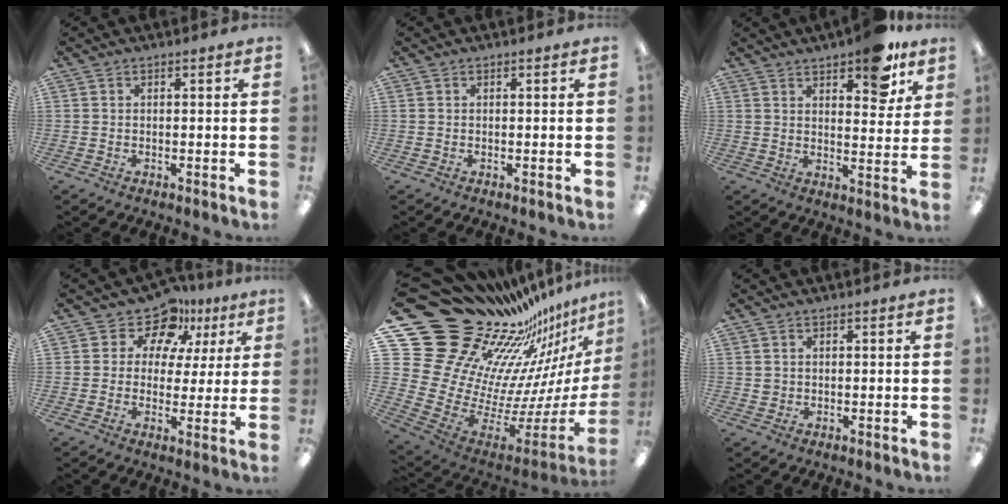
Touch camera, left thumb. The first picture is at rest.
{"total": 0.0}
{"total": 9.9, "force": [7.2, 3.7, 5.8], "torque": [-0.066, -0.037, 0.121]}
{"total": 10.3, "force": [6.7, 7.1, 3.3], "torque": [-0.059, -0.045, 0.124]}
{"total": 26.3, "force": [17.5, 15.9, 11.4], "torque": [-0.149, -0.205, 0.393]}
{"total": 1.4, "force": [0.4, 1.4, 0.2], "torque": [0.002, 0.001, 0.003]}